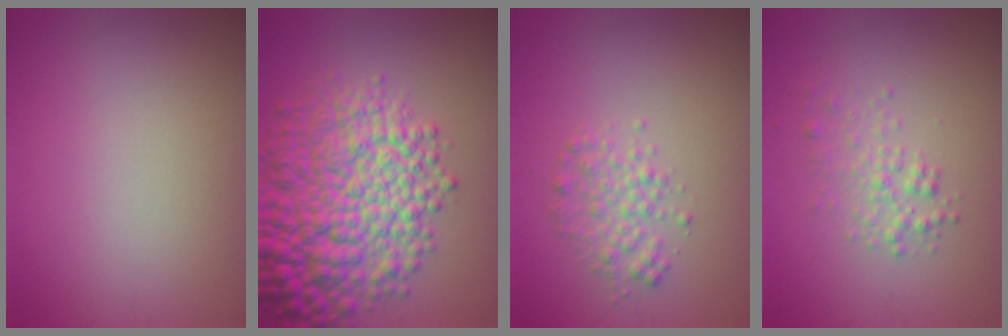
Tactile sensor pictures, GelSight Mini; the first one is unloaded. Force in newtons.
{"total": 10.9, "press": 10.9, "slide": 0.3}
{"total": 2.2, "press": 2.2, "slide": 0.0}
{"total": 1.8, "press": 1.8, "slide": 0.1}